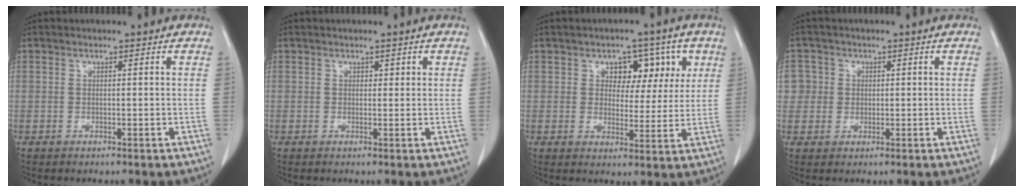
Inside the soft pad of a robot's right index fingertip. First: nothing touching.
{"total": 0.9, "force": [0.4, 0.7, 0.3], "torque": [0.003, 0.000, 0.004]}
{"total": 7.3, "force": [2.9, 4.9, 4.5], "torque": [-0.042, 0.020, 0.041]}
{"total": 3.8, "force": [0.7, 3.8, 0.1], "torque": [0.014, 0.008, 0.011]}